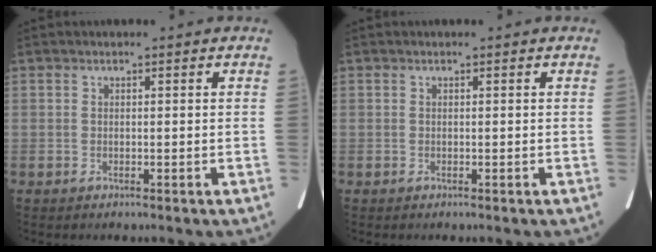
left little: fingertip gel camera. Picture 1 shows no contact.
{"total": 0.0}